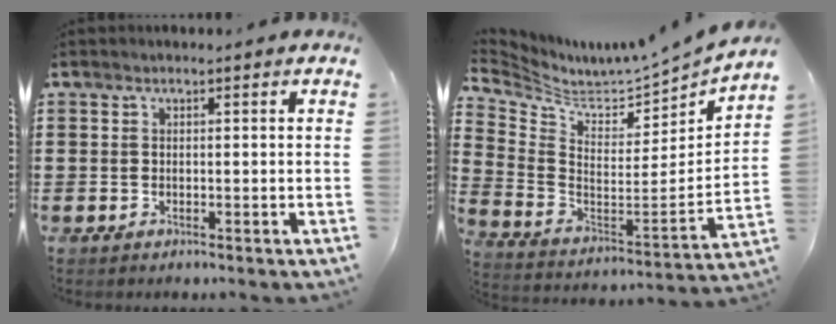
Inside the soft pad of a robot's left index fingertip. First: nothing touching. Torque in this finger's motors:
{"motor_torque": [1.30, -0.84, -0.02, 0.00]}